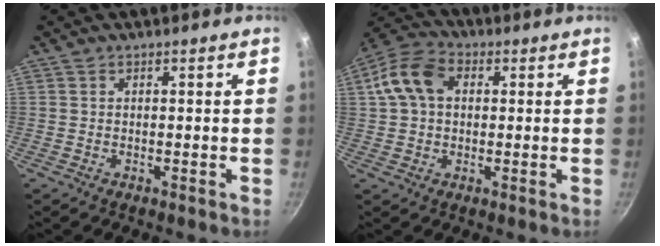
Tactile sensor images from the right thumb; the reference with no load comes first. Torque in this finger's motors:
{"motor_torque": [-0.55, 0.68, 0.27, -0.38, 0.17]}